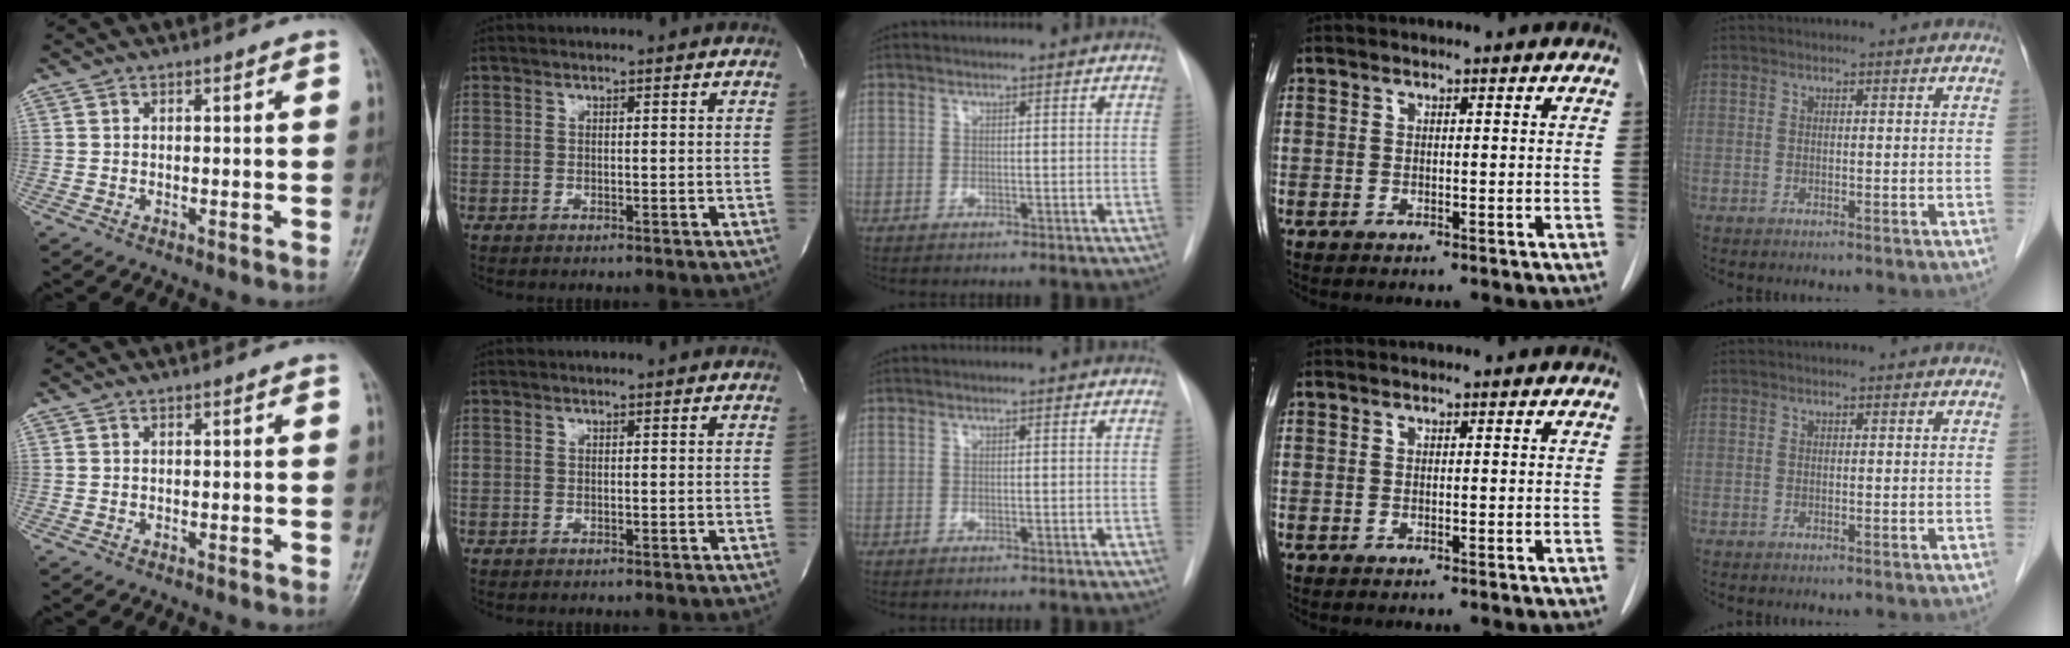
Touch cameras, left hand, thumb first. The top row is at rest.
{}